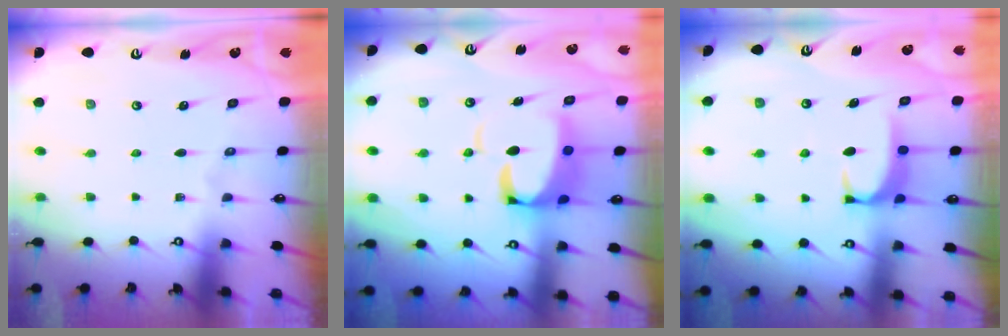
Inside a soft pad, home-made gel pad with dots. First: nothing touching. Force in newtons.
{"total": 7.6, "press": 7.5, "slide": 1.3}
{"total": 1.9, "press": 1.9, "slide": 0.6}